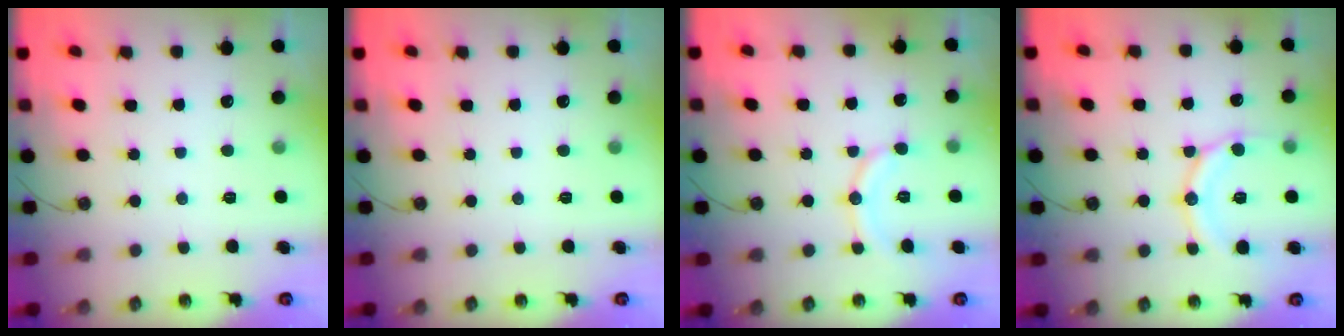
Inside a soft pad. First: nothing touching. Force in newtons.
{"total": 0.0}
{"total": 9.1, "press": 9.1, "slide": 0.0}
{"total": 12.0, "press": 12.0, "slide": 1.1}